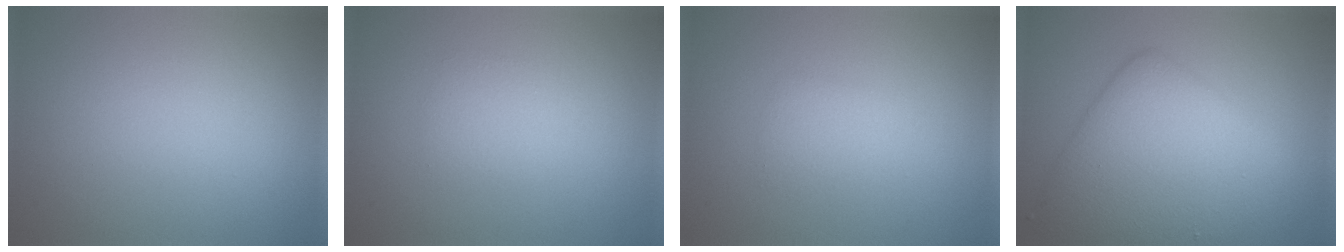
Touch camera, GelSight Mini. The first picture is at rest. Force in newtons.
{"total": 1.5, "press": 1.5, "slide": 0.1}
{"total": 1.5, "press": 1.5, "slide": 0.1}
{"total": 8.5, "press": 8.5, "slide": 0.3}